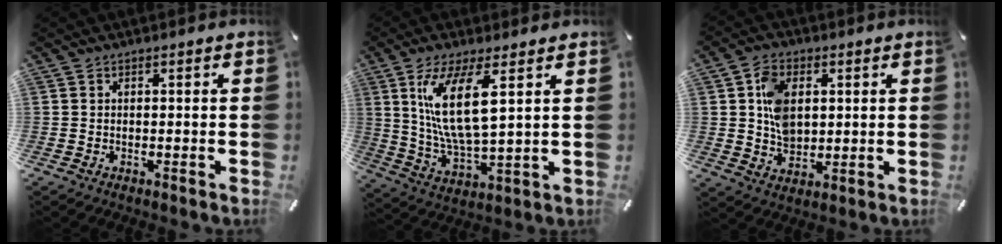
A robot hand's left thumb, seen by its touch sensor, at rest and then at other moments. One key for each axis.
{"total": 13.8, "fx": 5.2, "fy": 4.4, "fz": 12.0, "tx": -0.246, "ty": -0.013, "tz": 0.087}
{"total": 9.3, "fx": 1.8, "fy": 6.9, "fz": 5.9, "tx": -0.107, "ty": 0.007, "tz": 0.035}